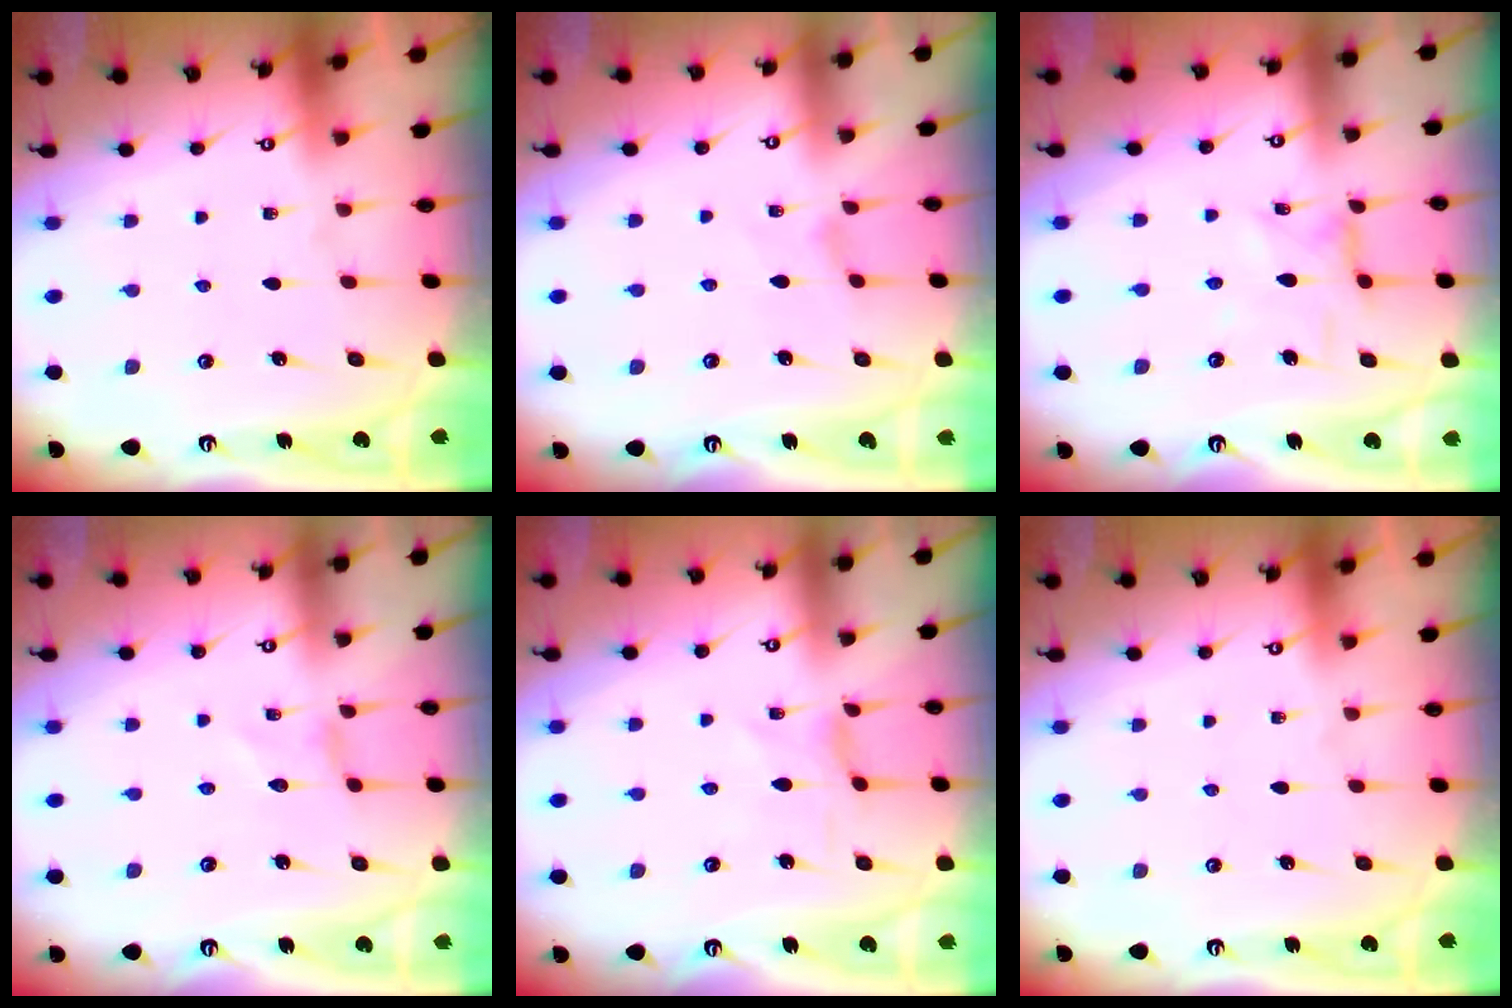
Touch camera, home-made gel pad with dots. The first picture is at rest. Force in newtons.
{"total": 0.0}
{"total": 1.8, "press": 1.8, "slide": 0.3}
{"total": 0.0}
{"total": 1.0, "press": 1.0, "slide": 0.2}
{"total": 0.0}